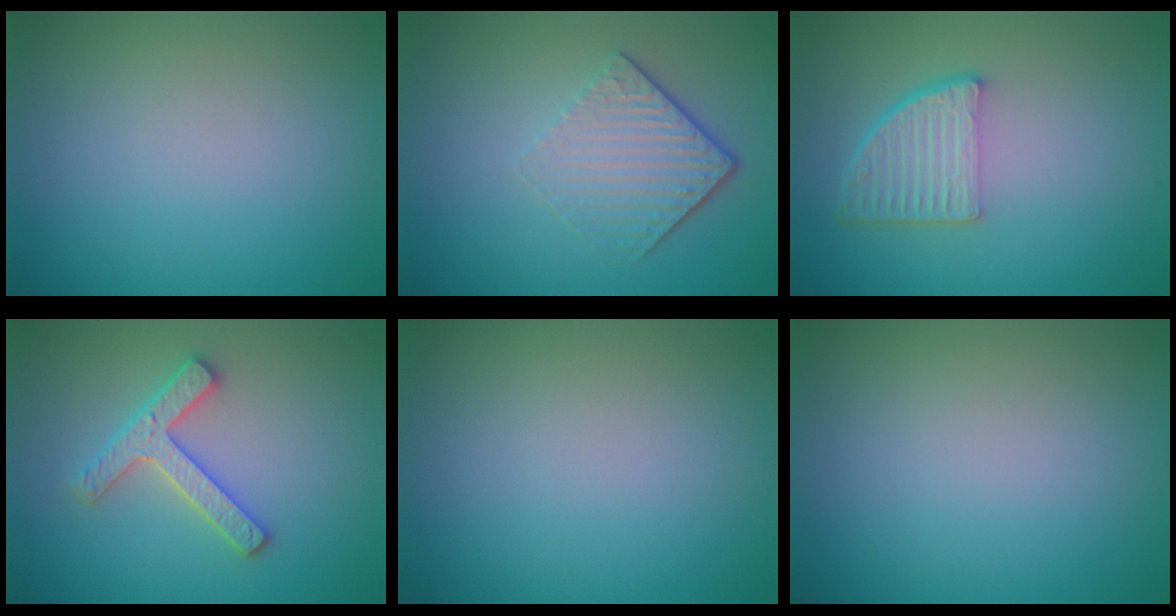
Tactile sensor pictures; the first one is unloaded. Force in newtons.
{"total": 4.3, "press": 2.8, "slide": 3.3}
{"total": 4.7, "press": 3.4, "slide": 3.3}
{"total": 2.8, "press": 2.8, "slide": 0.6}
{"total": 0.0}
{"total": 0.0}